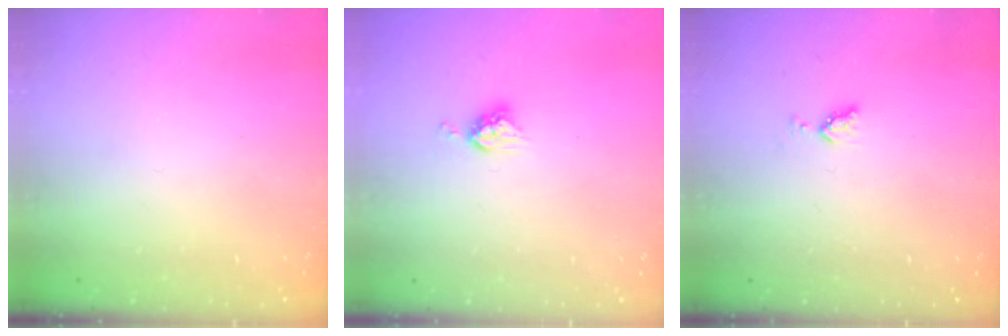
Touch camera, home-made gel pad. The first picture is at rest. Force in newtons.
{"total": 5.4, "press": 5.4, "slide": 0.1}
{"total": 3.6, "press": 3.5, "slide": 0.9}